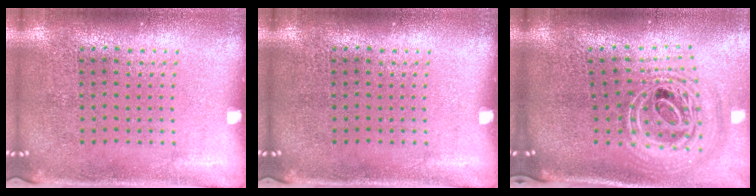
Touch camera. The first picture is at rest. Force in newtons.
{"total": 0.0}
{"total": 2.8, "press": 1.9, "slide": 2.0}